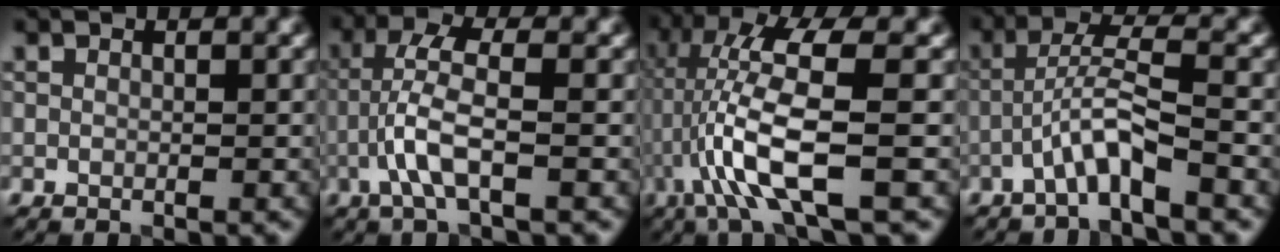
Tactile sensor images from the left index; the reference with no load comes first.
{"total": 4.1, "force": [-1.4, 0.8, 3.8], "torque": [-0.079, 0.011, -0.034]}
{"total": 8.7, "force": [-1.0, 1.6, 8.5], "torque": [-0.172, 0.012, -0.020]}
{"total": 4.0, "force": [-2.2, 0.4, 3.4], "torque": [-0.064, 0.022, -0.048]}